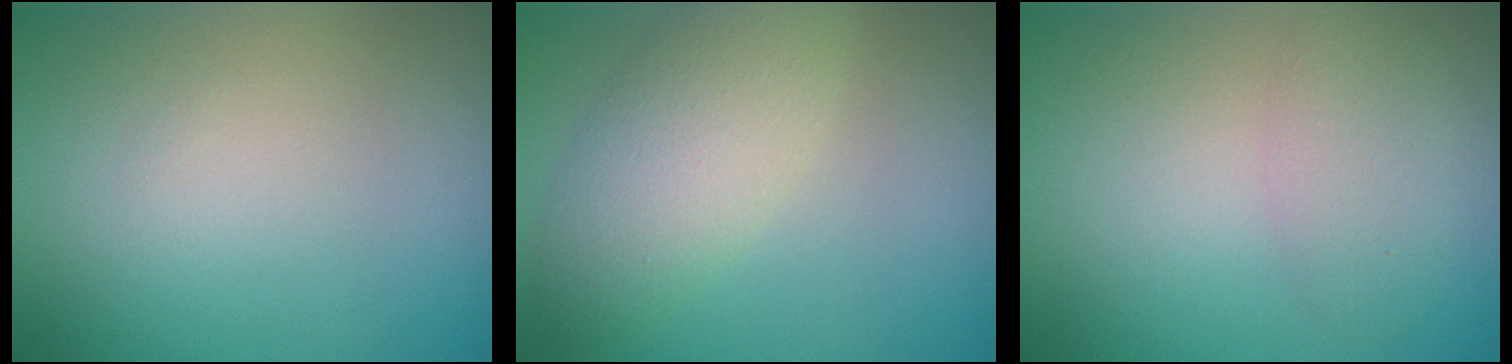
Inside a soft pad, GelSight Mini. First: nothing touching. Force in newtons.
{"total": 4.3, "press": 4.3, "slide": 0.3}
{"total": 2.8, "press": 2.8, "slide": 0.1}